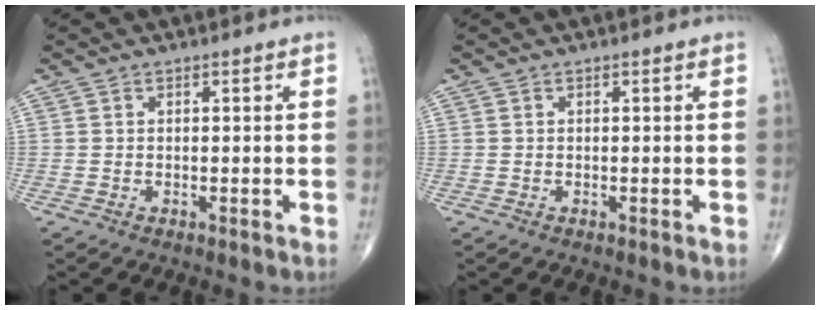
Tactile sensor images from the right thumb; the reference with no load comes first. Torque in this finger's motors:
{"motor_torque": [0.00, 0.00, 0.01, 0.00, 0.00]}